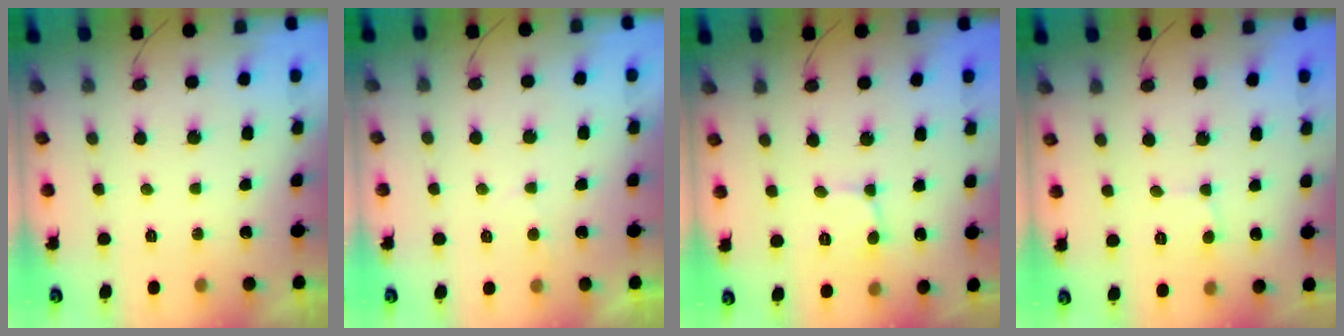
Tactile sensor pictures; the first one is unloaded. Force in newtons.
{"total": 2.1, "press": 2.1, "slide": 0.2}
{"total": 1.8, "press": 1.7, "slide": 0.2}
{"total": 2.9, "press": 2.8, "slide": 0.3}